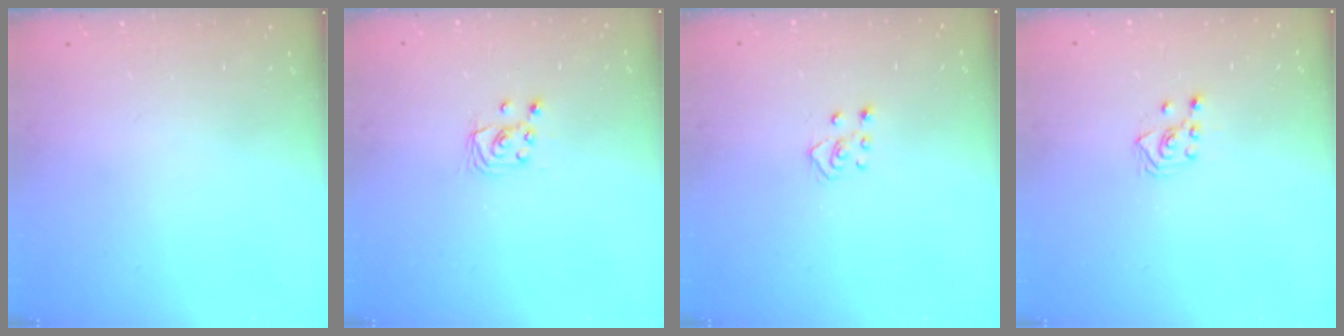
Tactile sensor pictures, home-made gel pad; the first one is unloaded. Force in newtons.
{"total": 2.4, "press": 2.4, "slide": 0.2}
{"total": 3.1, "press": 3.1, "slide": 0.4}
{"total": 3.7, "press": 3.7, "slide": 0.7}